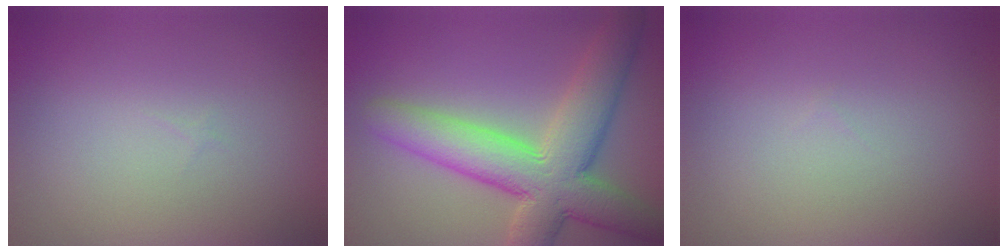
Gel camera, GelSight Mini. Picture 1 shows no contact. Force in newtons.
{"total": 9.3, "press": 9.3, "slide": 0.8}
{"total": 0.0}